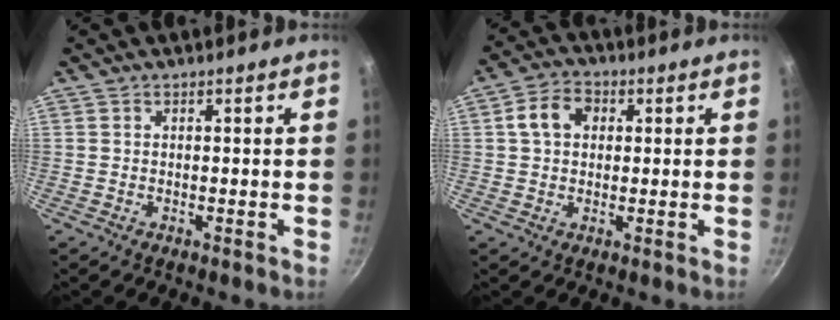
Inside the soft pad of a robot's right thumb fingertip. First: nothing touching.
{"total": 6.6, "force": [1.4, 4.9, 4.2], "torque": [-0.068, 0.013, 0.020]}